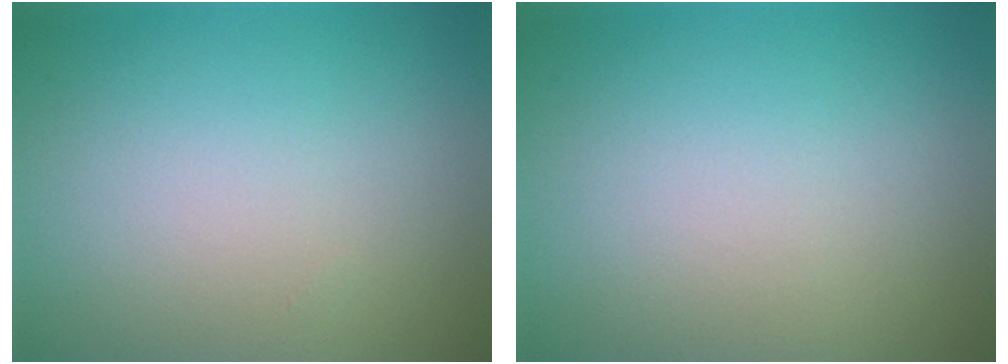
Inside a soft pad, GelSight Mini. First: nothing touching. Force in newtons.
{"total": 0.0}